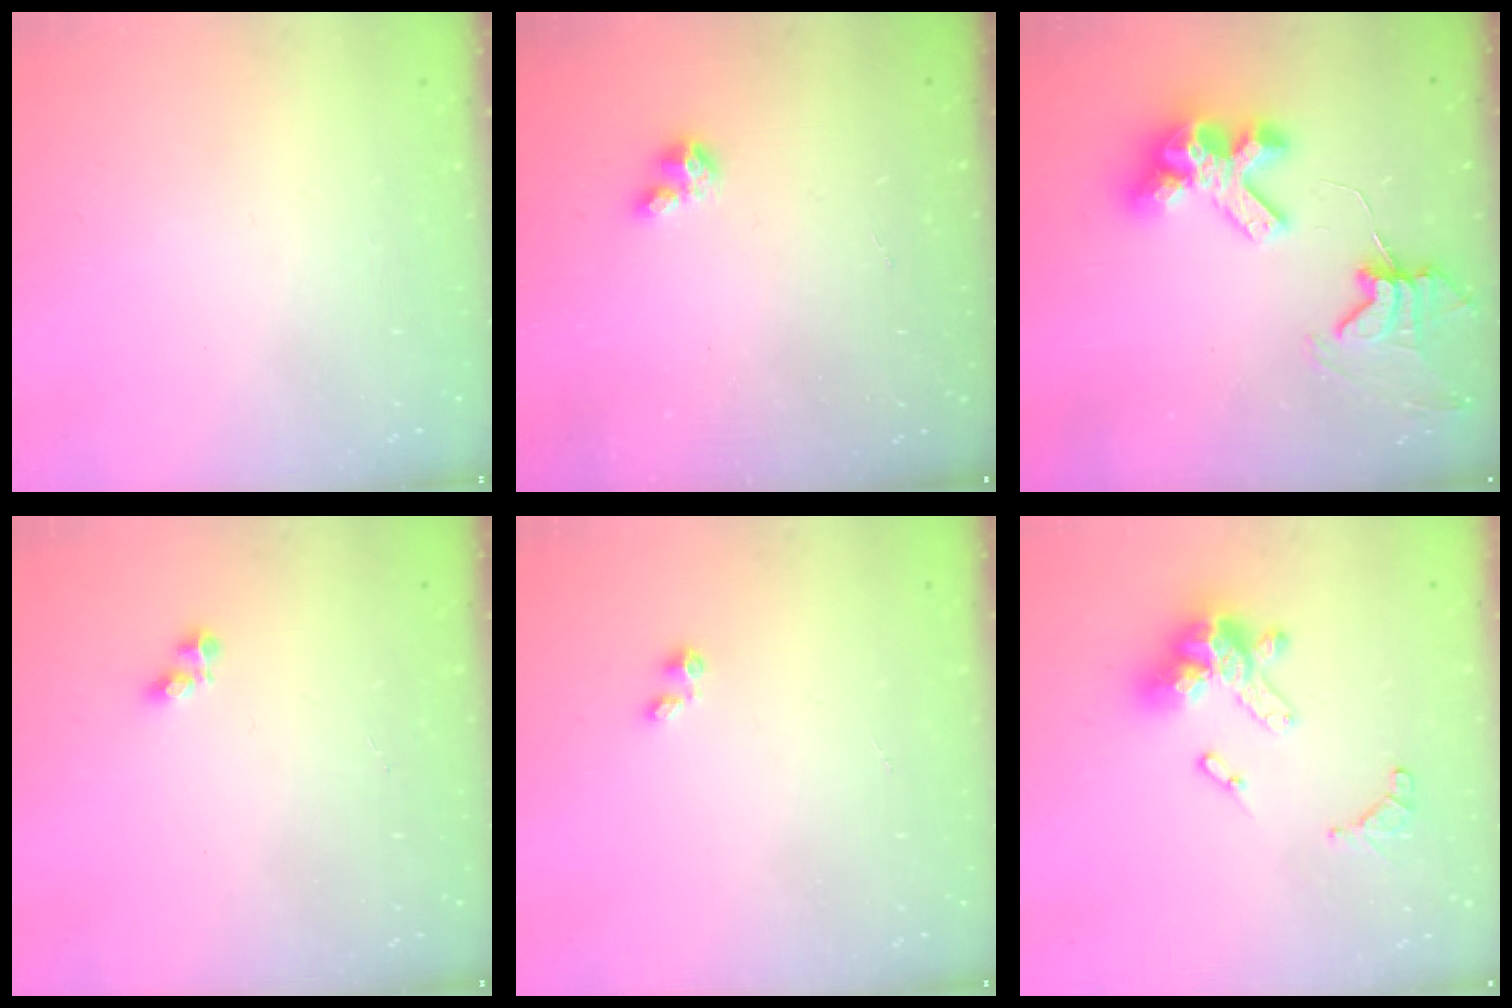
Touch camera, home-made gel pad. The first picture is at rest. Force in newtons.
{"total": 2.9, "press": 2.9, "slide": 0.2}
{"total": 11.7, "press": 11.6, "slide": 1.3}
{"total": 2.1, "press": 2.1, "slide": 0.3}
{"total": 0.0}
{"total": 15.9, "press": 15.8, "slide": 2.0}